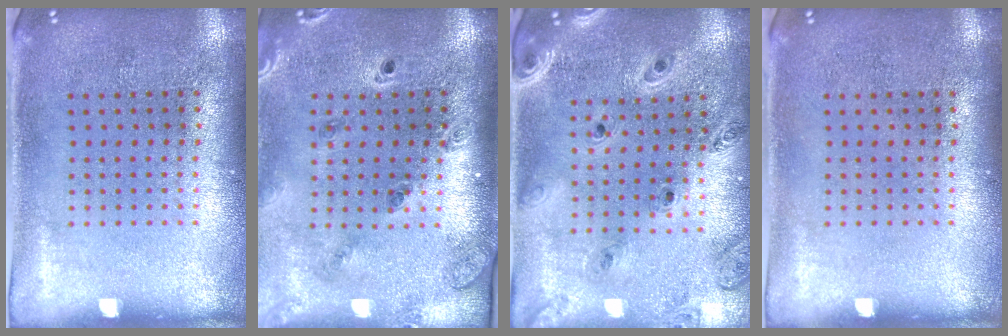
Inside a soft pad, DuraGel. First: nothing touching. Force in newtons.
{"total": 1.4, "press": 1.3, "slide": 0.2}
{"total": 1.3, "press": 1.3, "slide": 0.2}
{"total": 0.0}